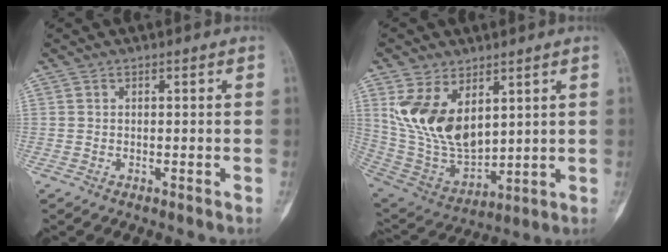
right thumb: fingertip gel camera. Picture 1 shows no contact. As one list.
[{"total": 15.6, "force": [5.6, 9.3, 11.2], "torque": [-0.190, -0.028, 0.134]}]